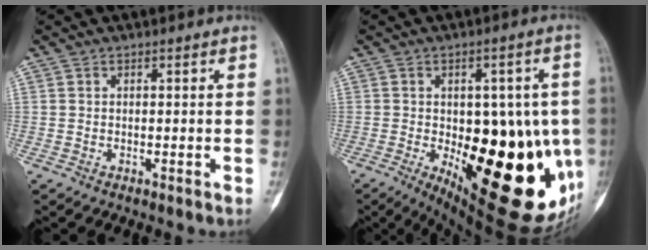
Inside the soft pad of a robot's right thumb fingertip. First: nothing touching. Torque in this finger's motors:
{"motor_torque": [-0.13, 2.45, 1.59, -1.18, 0.13]}